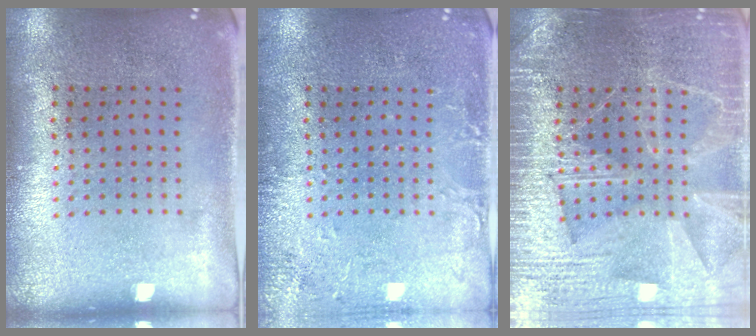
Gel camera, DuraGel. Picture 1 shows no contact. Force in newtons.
{"total": 2.5, "press": 2.5, "slide": 0.3}
{"total": 6.6, "press": 6.5, "slide": 0.9}